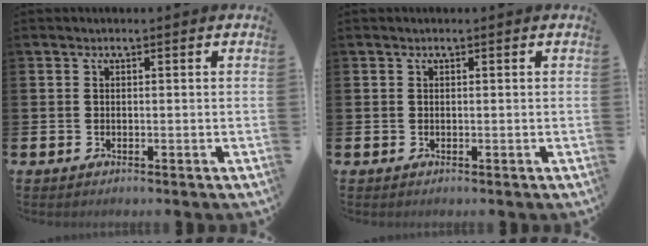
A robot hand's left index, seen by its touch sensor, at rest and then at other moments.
{"total": 0.0}